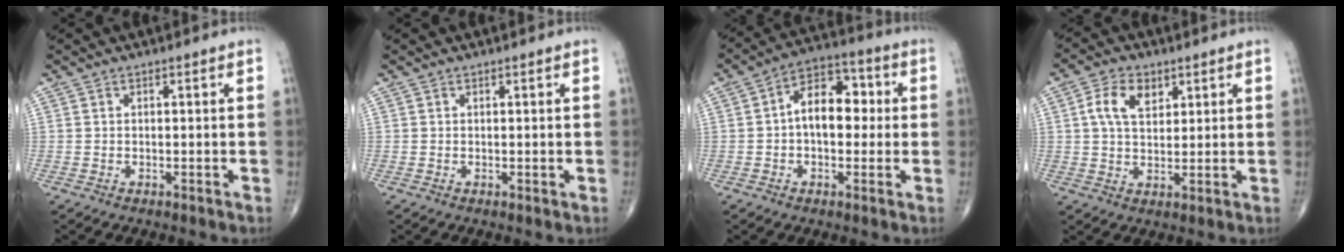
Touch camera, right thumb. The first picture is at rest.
{"total": 0.0}
{"total": 10.8, "force": [0.4, 6.8, 8.3], "torque": [-0.104, 0.031, -0.003]}
{"total": 7.0, "force": [2.6, 4.4, 4.8], "torque": [-0.077, -0.004, 0.045]}